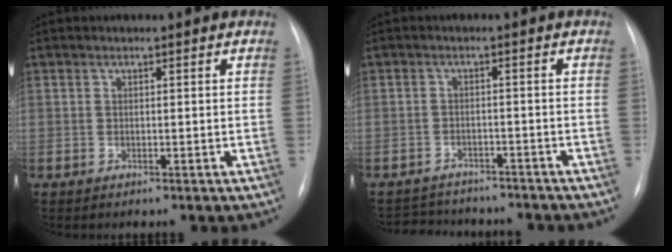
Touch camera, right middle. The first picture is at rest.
{"total": 10.4, "force": [-9.5, 3.3, 2.5], "torque": [-0.046, 0.011, -0.119]}